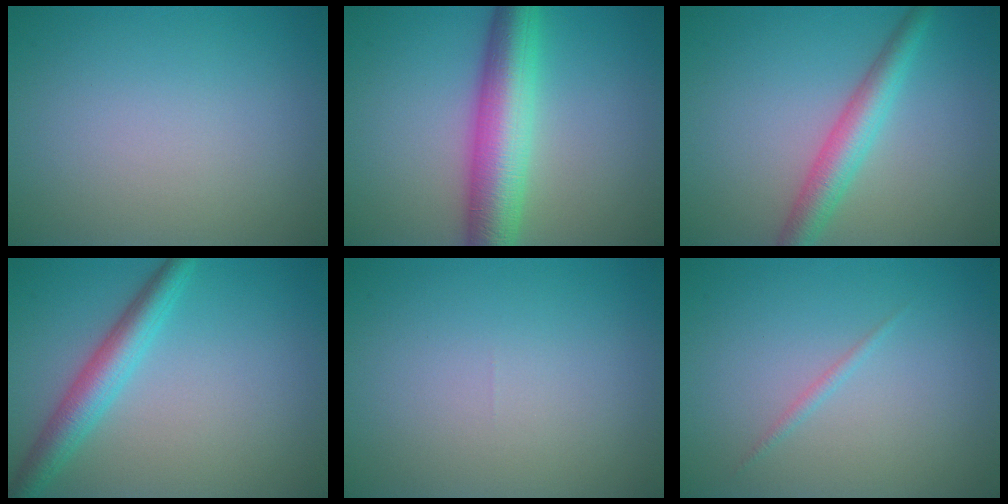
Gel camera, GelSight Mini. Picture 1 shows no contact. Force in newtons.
{"total": 7.5, "press": 7.5, "slide": 0.1}
{"total": 3.8, "press": 3.8, "slide": 0.1}
{"total": 3.9, "press": 3.9, "slide": 0.0}
{"total": 0.0}
{"total": 0.6, "press": 0.6, "slide": 0.1}